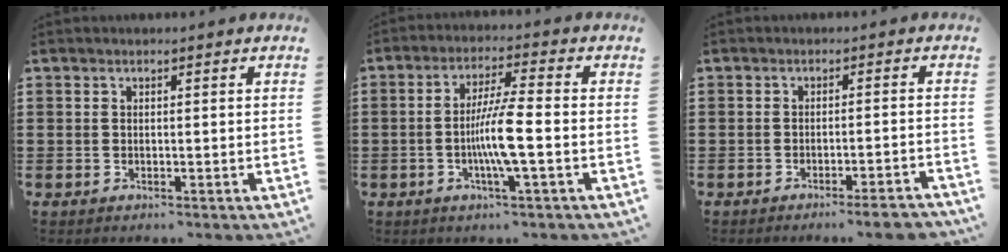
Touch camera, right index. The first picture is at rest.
{"total": 7.4, "force": [-1.8, 0.3, 7.2], "torque": [-0.143, -0.011, -0.042]}
{"total": 3.4, "force": [-2.8, -0.3, 2.0], "torque": [-0.031, -0.009, -0.051]}